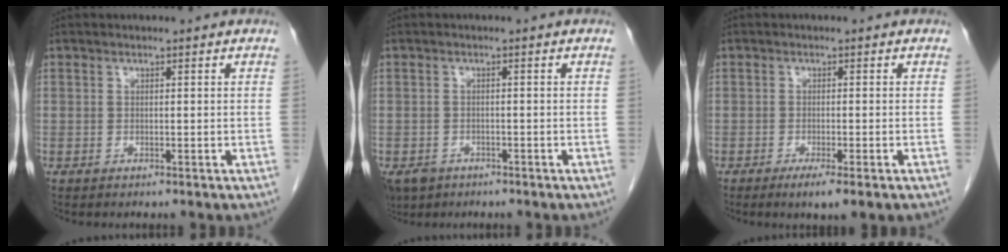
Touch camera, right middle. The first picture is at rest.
{"total": 4.2, "force": [-2.8, 2.9, 1.3], "torque": [-0.025, -0.001, -0.044]}
{"total": 3.4, "force": [-1.9, -0.4, 2.7], "torque": [-0.042, -0.012, -0.032]}